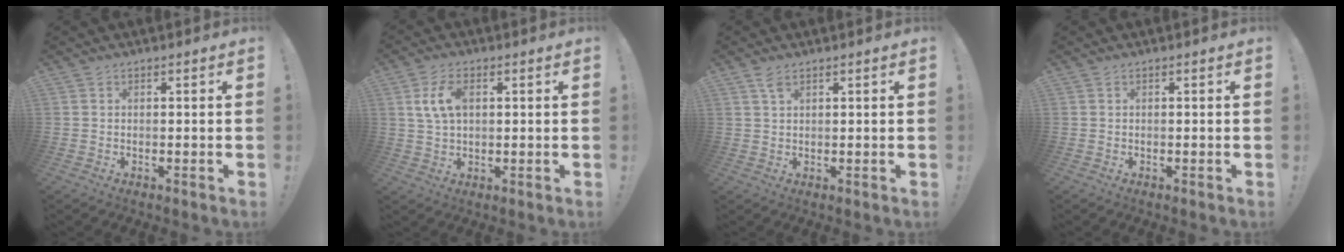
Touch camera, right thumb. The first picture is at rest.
{"total": 7.8, "force": [2.0, 4.5, 6.1], "torque": [-0.111, 0.004, 0.037]}
{"total": 2.9, "force": [1.8, 1.2, 2.0], "torque": [-0.036, -0.004, 0.032]}
{"total": 0.0}